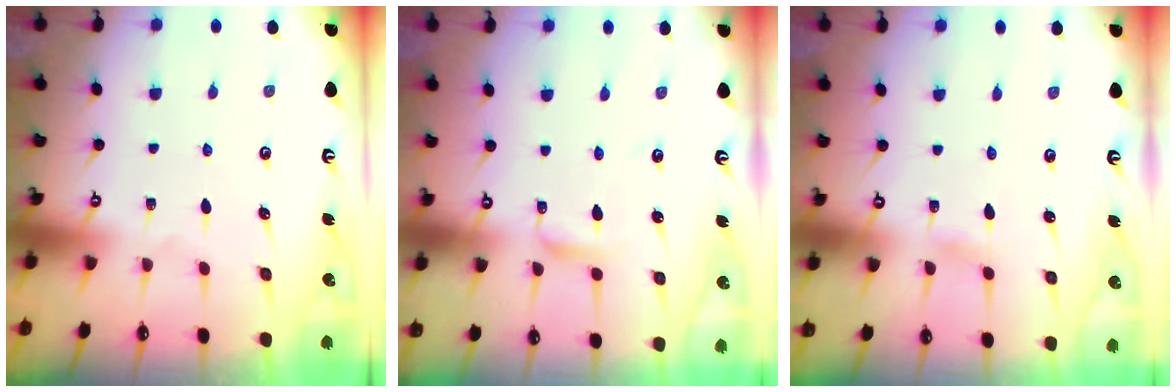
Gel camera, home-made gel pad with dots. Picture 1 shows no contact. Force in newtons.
{"total": 2.7, "press": 2.7, "slide": 0.2}
{"total": 1.0, "press": 1.0, "slide": 0.1}